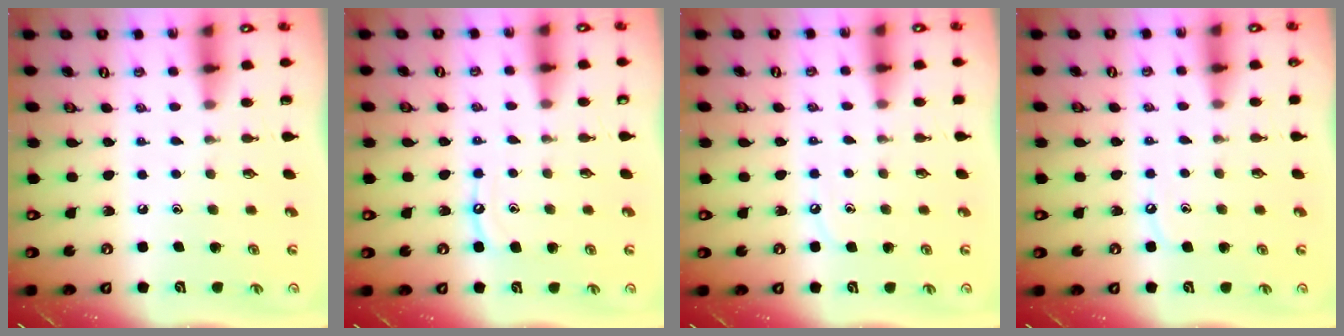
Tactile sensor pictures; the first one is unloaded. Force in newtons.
{"total": 6.0, "press": 6.0, "slide": 0.6}
{"total": 4.8, "press": 4.8, "slide": 0.6}
{"total": 4.5, "press": 4.4, "slide": 0.6}